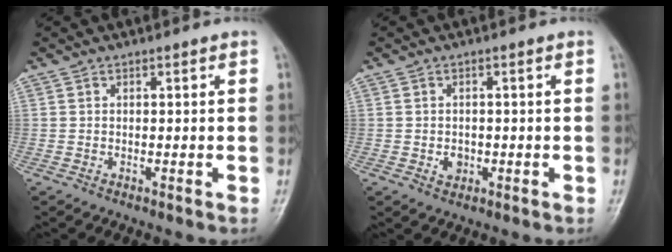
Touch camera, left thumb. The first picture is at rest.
{"total": 2.2, "force": [-0.5, 1.8, 1.1], "torque": [-0.008, 0.002, -0.004]}